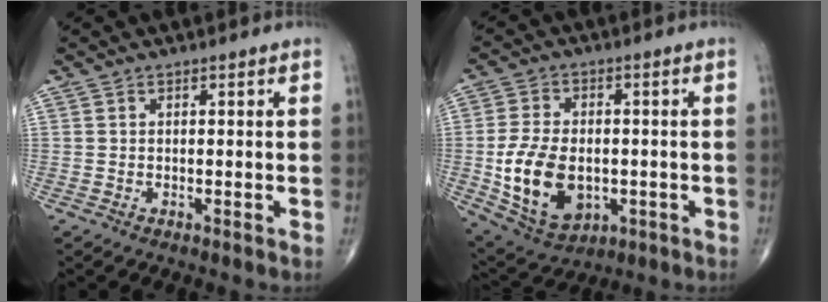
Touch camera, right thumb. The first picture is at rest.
{"total": 14.4, "force": [-2.3, 9.4, 10.7], "torque": [-0.180, 0.000, -0.024]}